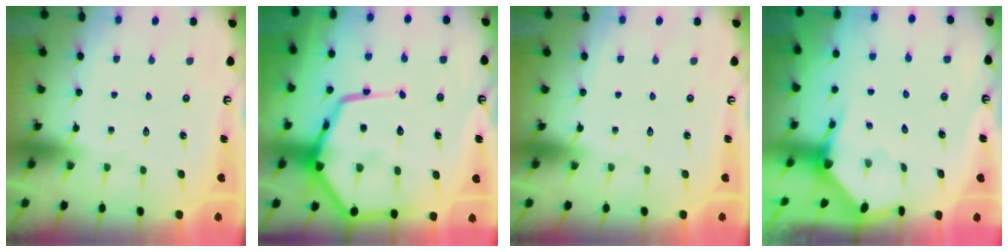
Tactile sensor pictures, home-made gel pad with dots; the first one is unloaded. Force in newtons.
{"total": 17.9, "press": 17.8, "slide": 1.8}
{"total": 0.0}
{"total": 3.3, "press": 3.3, "slide": 0.3}